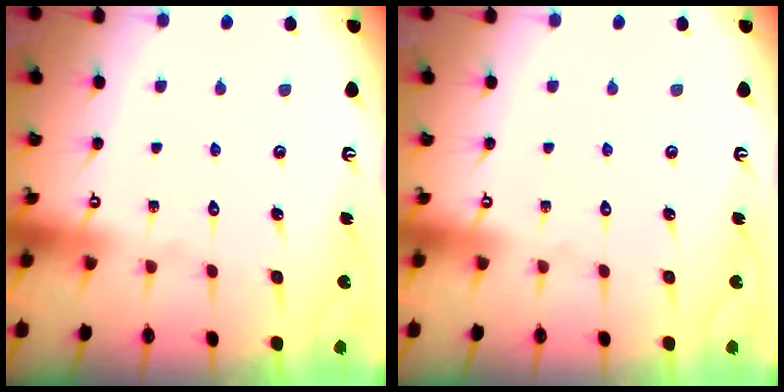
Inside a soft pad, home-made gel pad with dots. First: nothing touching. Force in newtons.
{"total": 0.0}